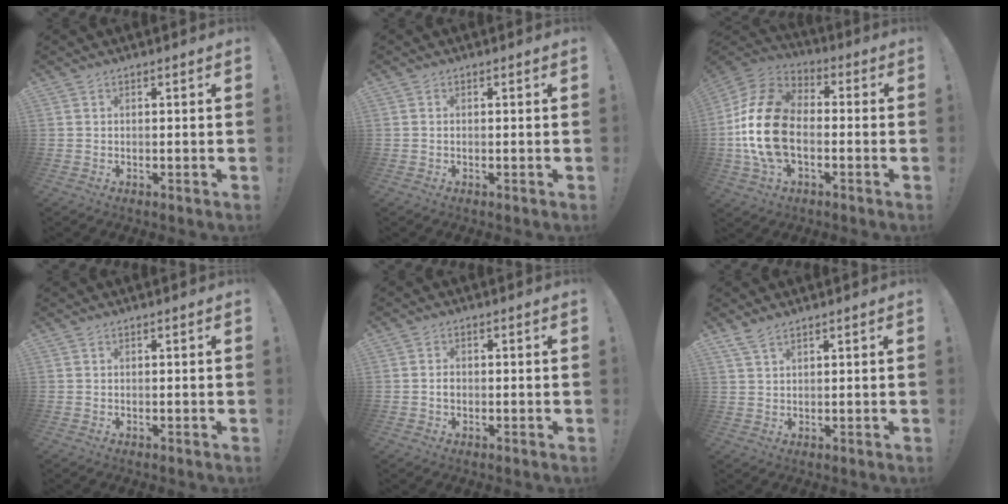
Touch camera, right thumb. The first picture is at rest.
{"total": 0.0}
{"total": 20.7, "force": [-2.6, 13.5, 15.5], "torque": [-0.302, 0.032, -0.034]}
{"total": 0.0}
{"total": 1.7, "force": [-0.5, 1.3, 0.9], "torque": [-0.015, 0.005, -0.010]}
{"total": 3.9, "force": [3.0, 1.2, 2.1], "torque": [-0.043, -0.012, 0.058]}